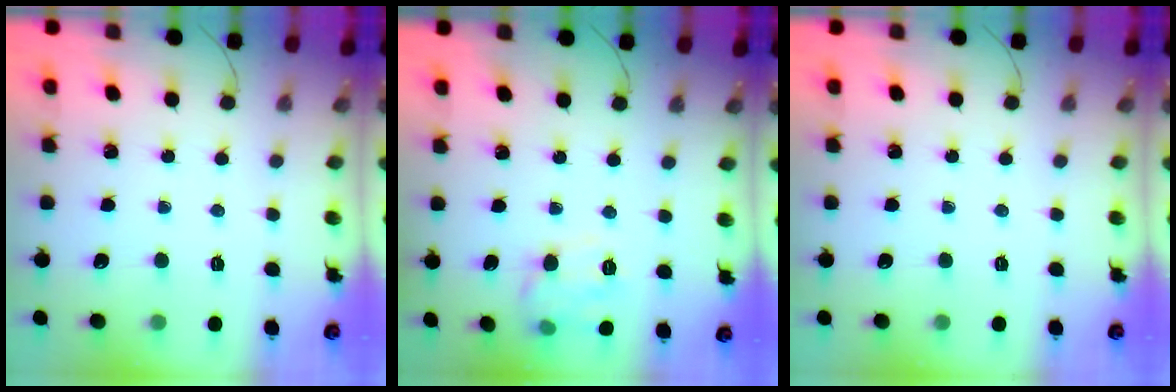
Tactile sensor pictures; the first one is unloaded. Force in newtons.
{"total": 10.0, "press": 9.9, "slide": 1.2}
{"total": 0.0}